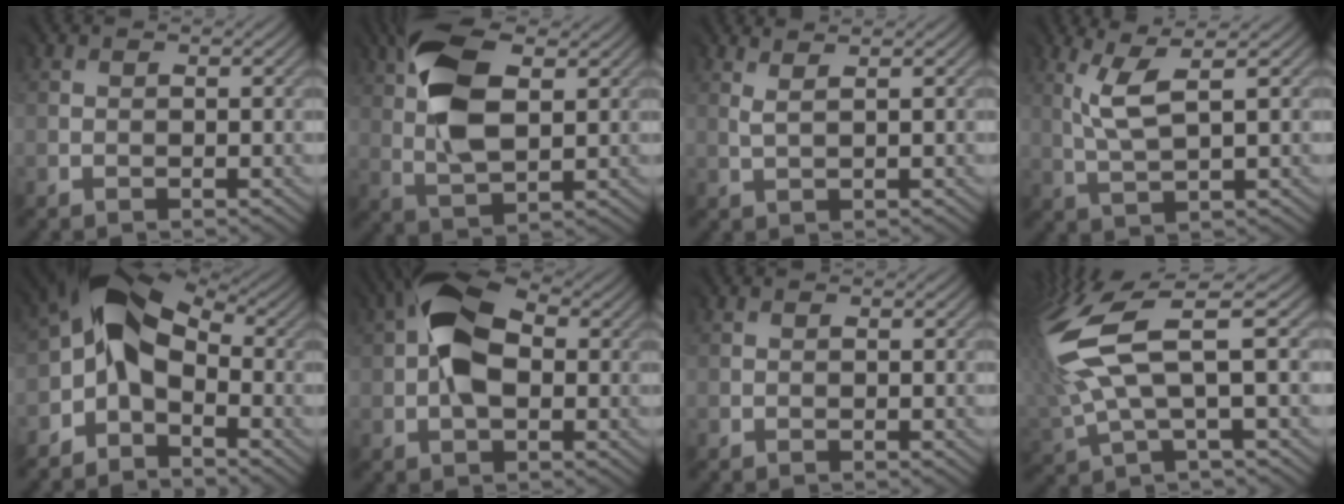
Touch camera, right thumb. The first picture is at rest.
{"total": 9.7, "force": [3.7, 4.6, 7.7], "torque": [-0.169, 0.011, 0.069]}
{"total": 1.5, "force": [1.2, -0.3, 0.8], "torque": [-0.020, 0.002, 0.026]}
{"total": 4.2, "force": [2.3, 0.8, 3.5], "torque": [-0.092, 0.005, 0.047]}
{"total": 8.1, "force": [-1.3, 5.1, 6.1], "torque": [-0.103, 0.017, -0.048]}
{"total": 8.7, "force": [1.2, 5.0, 7.1], "torque": [-0.126, 0.020, 0.008]}
{"total": 0.0}
{"total": 10.7, "force": [3.1, 3.3, 9.7], "torque": [-0.258, 0.019, 0.066]}